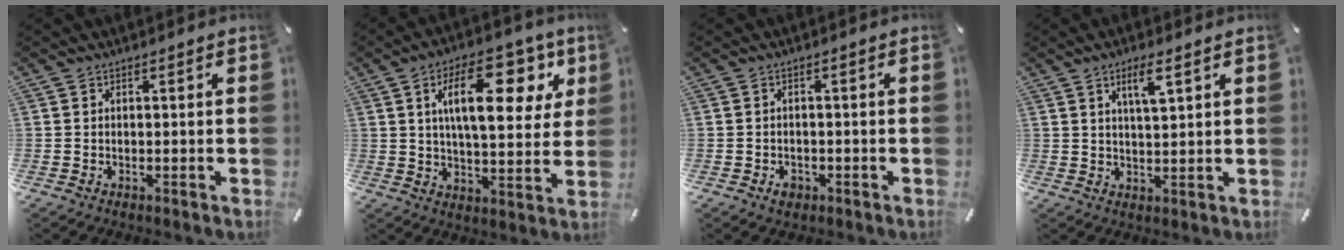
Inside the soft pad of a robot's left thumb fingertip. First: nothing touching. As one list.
[{"total": 19.4, "force": [7.5, 9.1, 15.4], "torque": [-0.234, -0.010, 0.116]}, {"total": 2.8, "force": [-1.4, 2.0, 1.3], "torque": [-0.022, 0.009, -0.025]}, {"total": 5.5, "force": [2.9, 1.3, 4.5], "torque": [-0.081, -0.005, 0.046]}]